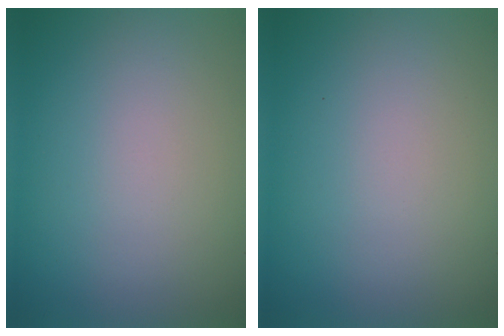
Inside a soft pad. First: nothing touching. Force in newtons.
{"total": 0.0}